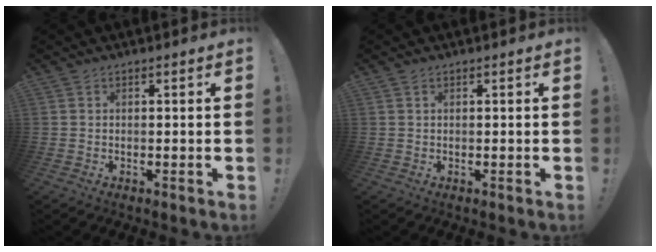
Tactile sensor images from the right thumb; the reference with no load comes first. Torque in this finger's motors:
{"motor_torque": [-0.01, -0.11, 0.05, 0.00, 0.00]}